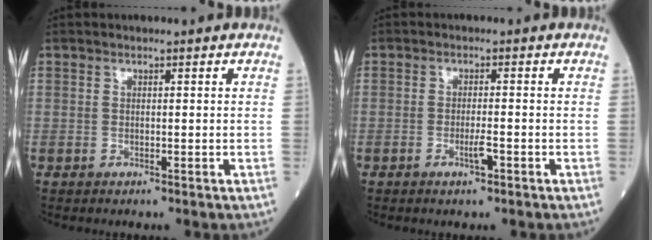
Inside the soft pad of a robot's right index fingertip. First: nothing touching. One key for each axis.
{"total": 2.3, "fx": -1.1, "fy": 0.2, "fz": 2.0, "tx": -0.035, "ty": -0.001, "tz": -0.019}